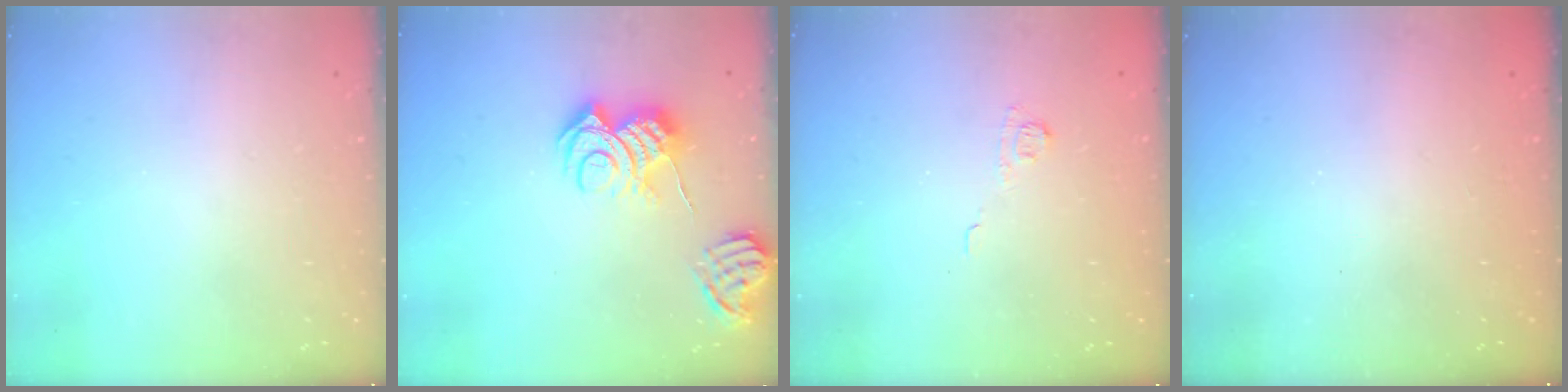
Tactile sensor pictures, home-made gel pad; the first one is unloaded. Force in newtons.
{"total": 9.3, "press": 9.2, "slide": 1.2}
{"total": 3.9, "press": 3.7, "slide": 1.1}
{"total": 2.3, "press": 2.2, "slide": 0.7}